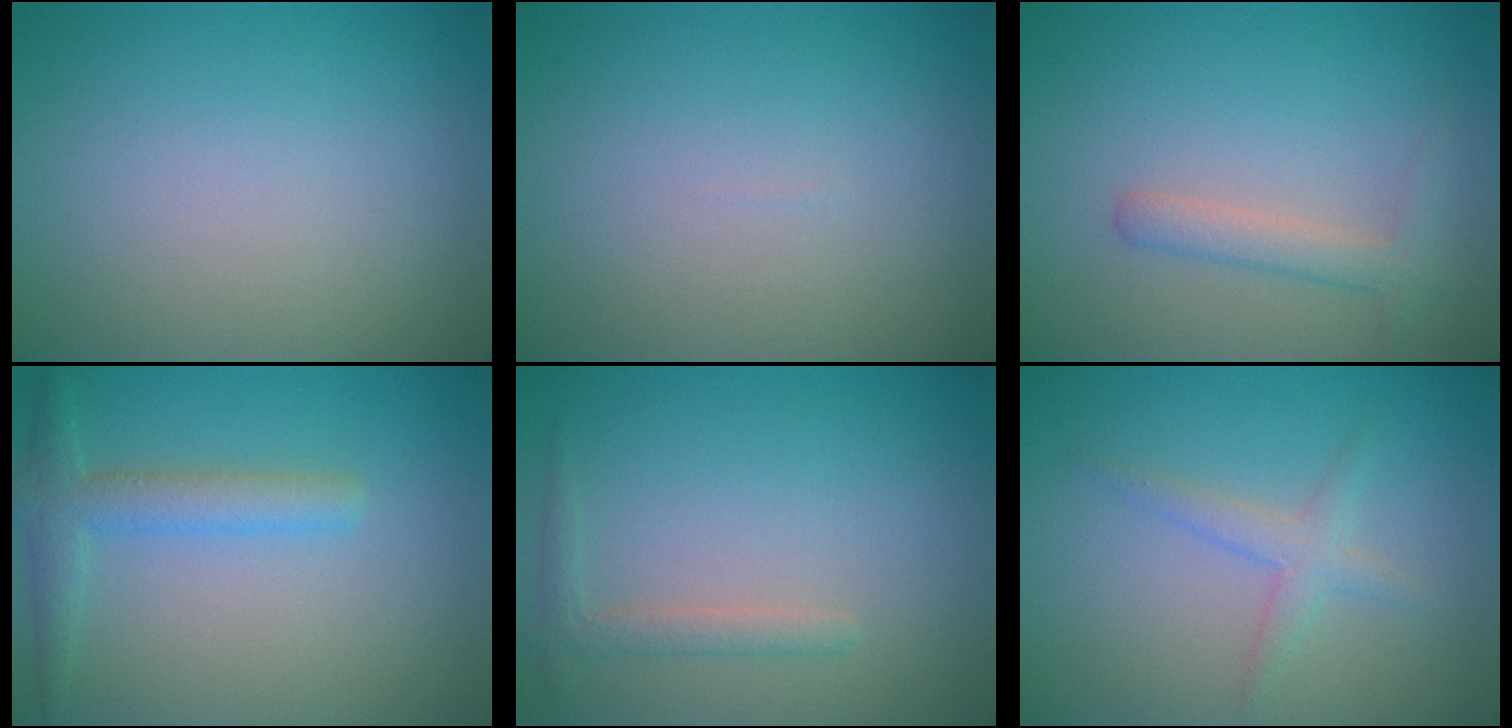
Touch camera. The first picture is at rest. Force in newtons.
{"total": 0.0}
{"total": 2.2, "press": 2.2, "slide": 0.2}
{"total": 3.0, "press": 3.0, "slide": 0.1}
{"total": 1.5, "press": 1.5, "slide": 0.1}
{"total": 1.8, "press": 1.8, "slide": 0.0}